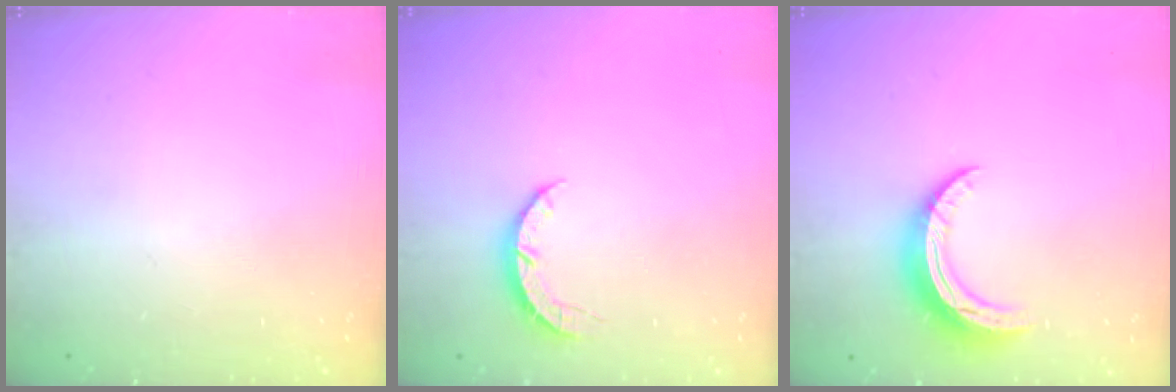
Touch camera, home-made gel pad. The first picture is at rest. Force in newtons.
{"total": 3.6, "press": 3.5, "slide": 0.5}
{"total": 9.9, "press": 9.9, "slide": 0.2}